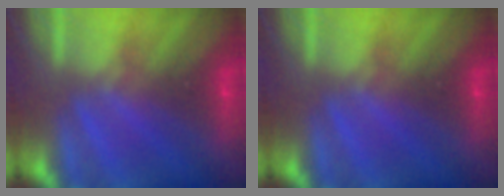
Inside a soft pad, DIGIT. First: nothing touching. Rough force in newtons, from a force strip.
{"total": 0.0}